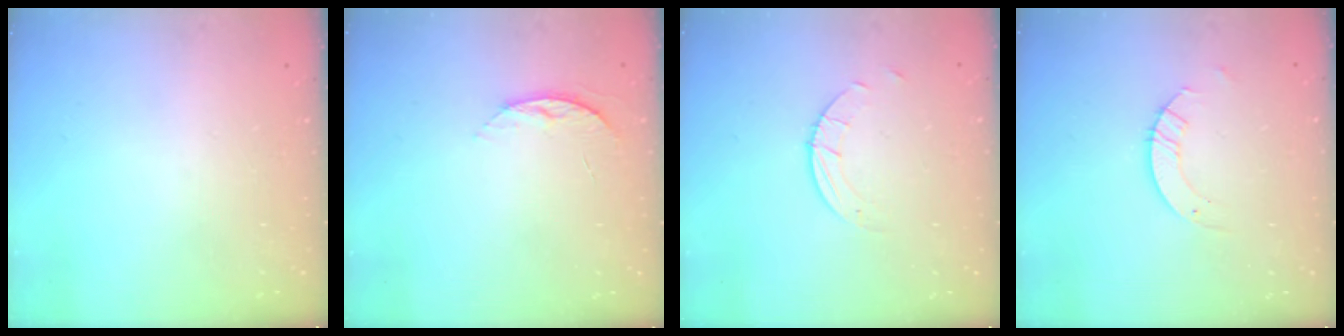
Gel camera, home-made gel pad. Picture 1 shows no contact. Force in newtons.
{"total": 5.8, "press": 5.8, "slide": 0.6}
{"total": 2.7, "press": 2.7, "slide": 0.3}
{"total": 3.7, "press": 3.7, "slide": 0.2}